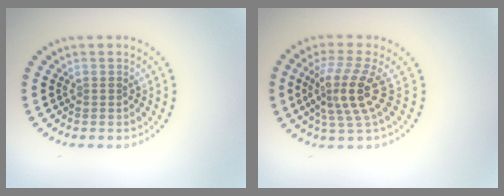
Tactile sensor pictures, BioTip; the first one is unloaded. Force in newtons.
{"total": 4.1, "press": 3.1, "slide": 2.6}